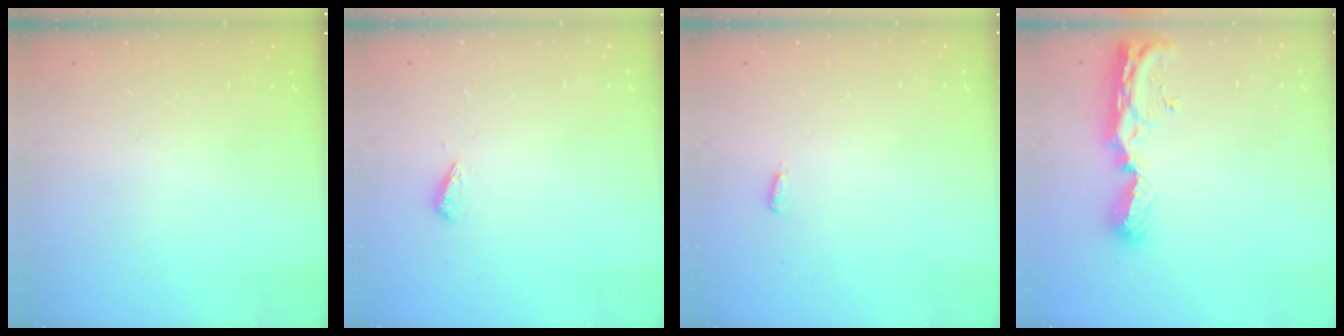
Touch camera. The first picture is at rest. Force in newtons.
{"total": 2.9, "press": 2.9, "slide": 0.4}
{"total": 2.9, "press": 2.8, "slide": 0.9}
{"total": 10.3, "press": 10.2, "slide": 1.2}